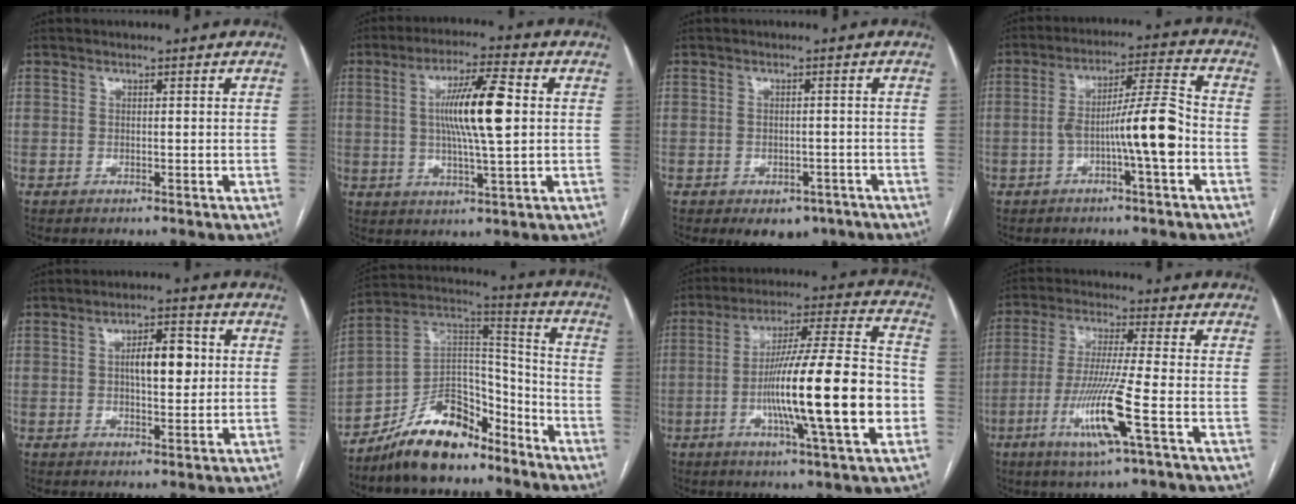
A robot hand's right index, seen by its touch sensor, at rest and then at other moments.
{"total": 11.2, "force": [1.4, 0.9, 11.1], "torque": [-0.198, 0.005, 0.023]}
{"total": 5.2, "force": [-3.5, 3.2, 2.1], "torque": [-0.012, 0.003, -0.040]}
{"total": 9.8, "force": [-2.5, 0.2, 9.4], "torque": [-0.161, 0.020, -0.041]}
{"total": 6.8, "force": [1.0, 2.5, 6.2], "torque": [-0.100, 0.012, 0.016]}
{"total": 14.6, "force": [-11.0, 6.2, 7.5], "torque": [-0.131, 0.037, -0.193]}
{"total": 20.6, "force": [-4.4, 0.7, 20.1], "torque": [-0.324, 0.001, -0.069]}
{"total": 11.3, "force": [-4.1, -0.8, 10.5], "torque": [-0.210, -0.020, -0.078]}